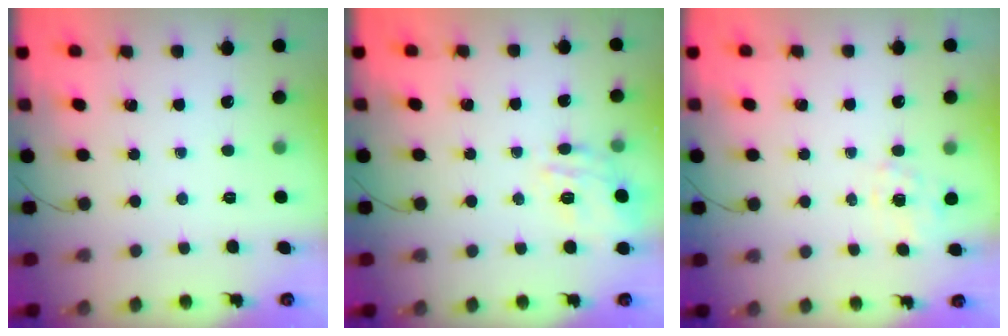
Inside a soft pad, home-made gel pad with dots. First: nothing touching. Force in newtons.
{"total": 11.7, "press": 11.6, "slide": 0.8}
{"total": 0.9, "press": 0.2, "slide": 0.9}